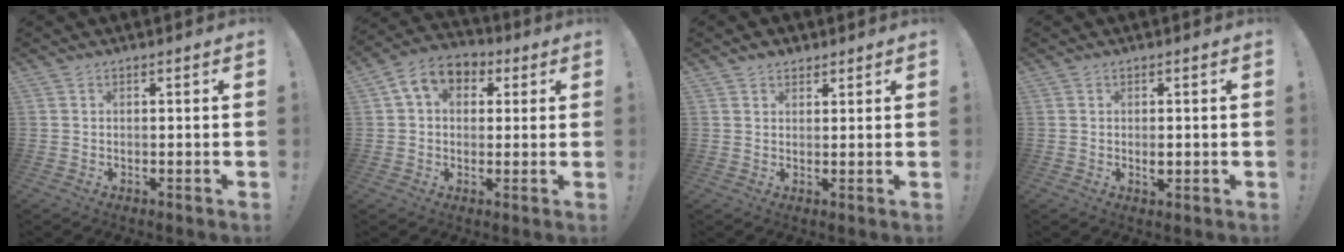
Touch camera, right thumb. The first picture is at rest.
{"total": 9.2, "force": [2.9, 6.8, 5.5], "torque": [-0.086, 0.004, 0.059]}
{"total": 2.4, "force": [1.8, 1.6, 0.4], "torque": [0.000, -0.007, 0.032]}
{"total": 1.9, "force": [-0.2, 1.0, 1.6], "torque": [-0.016, -0.003, -0.005]}